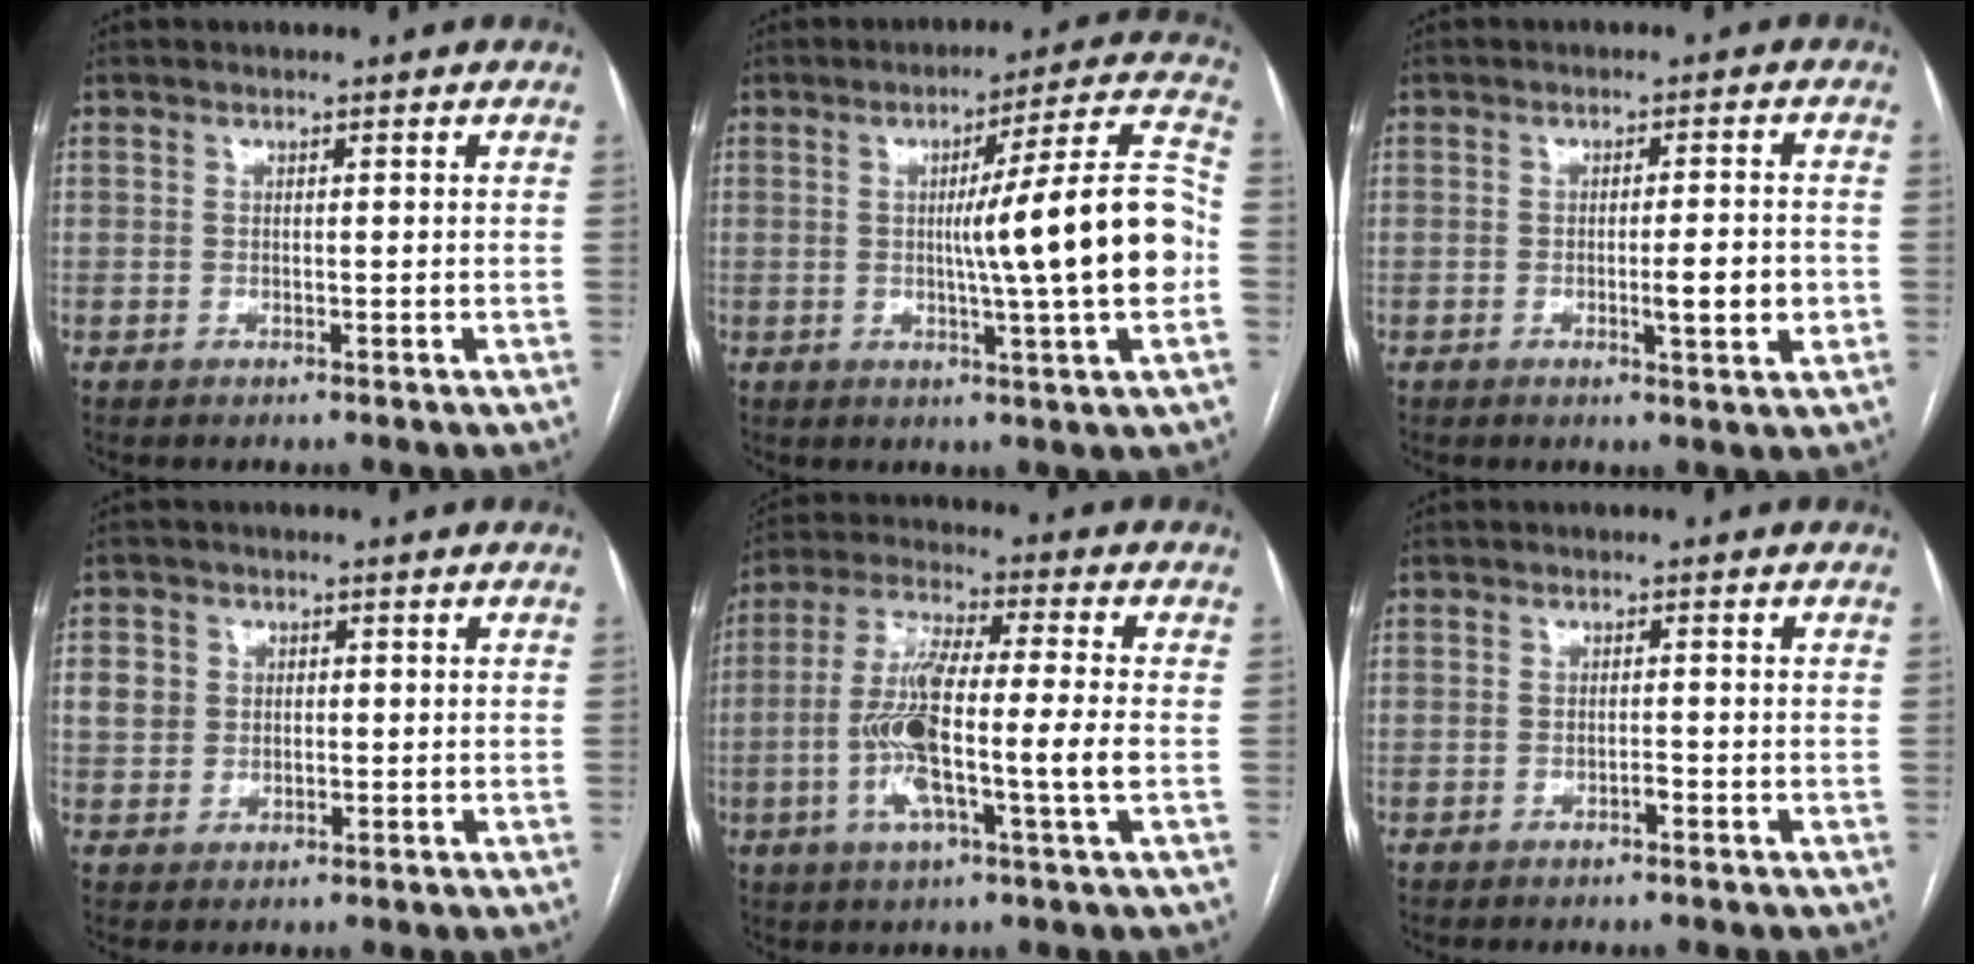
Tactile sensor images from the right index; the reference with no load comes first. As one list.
[{"total": 16.3, "force": [-1.2, -1.0, 16.2], "torque": [-0.232, 0.010, -0.023]}, {"total": 5.2, "force": [-1.1, 0.5, 5.0], "torque": [-0.074, -0.002, -0.012]}, {"total": 4.0, "force": [0.7, 3.7, 1.3], "torque": [-0.022, 0.017, 0.017]}, {"total": 13.0, "force": [-2.2, 0.6, 12.8], "torque": [-0.255, 0.005, -0.049]}, {"total": 0.8, "force": [-0.5, 0.1, 0.6], "torque": [-0.008, 0.004, -0.008]}]